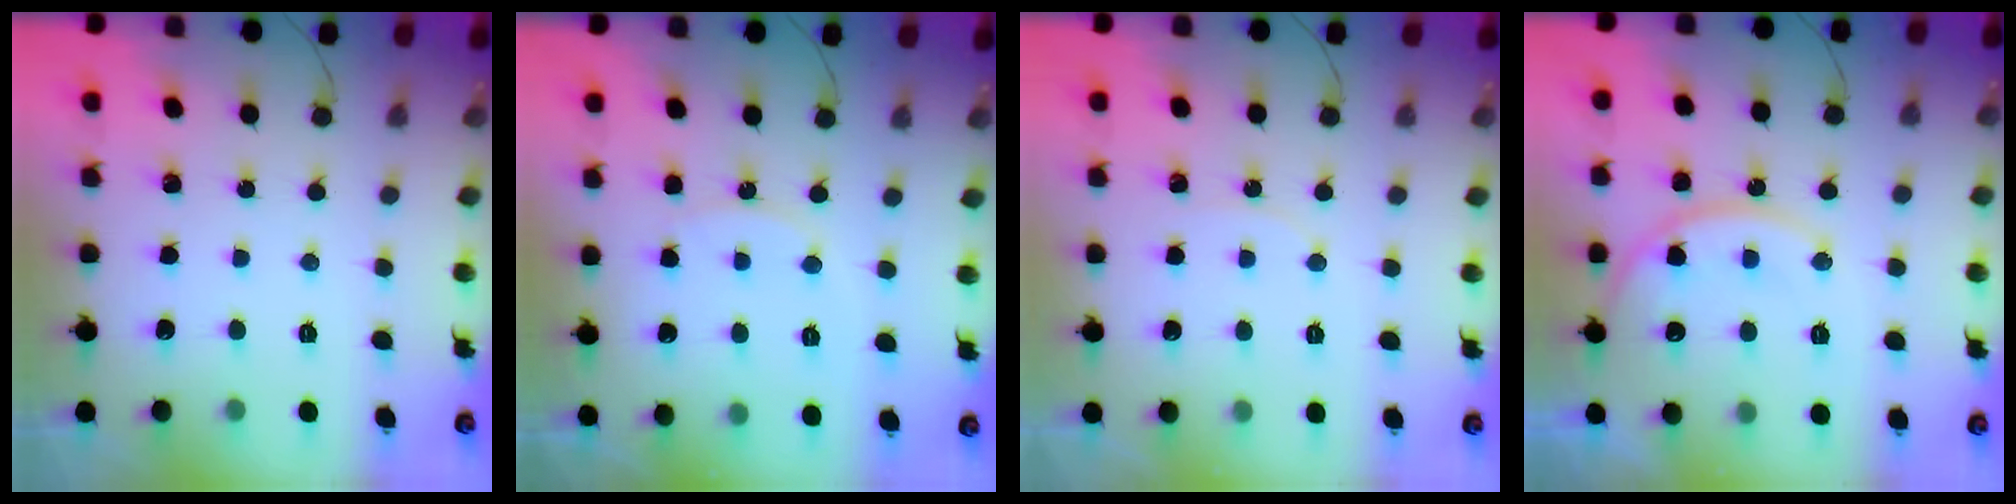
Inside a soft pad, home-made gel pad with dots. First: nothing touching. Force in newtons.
{"total": 8.9, "press": 8.9, "slide": 0.5}
{"total": 3.9, "press": 3.9, "slide": 0.6}
{"total": 13.2, "press": 13.2, "slide": 1.2}